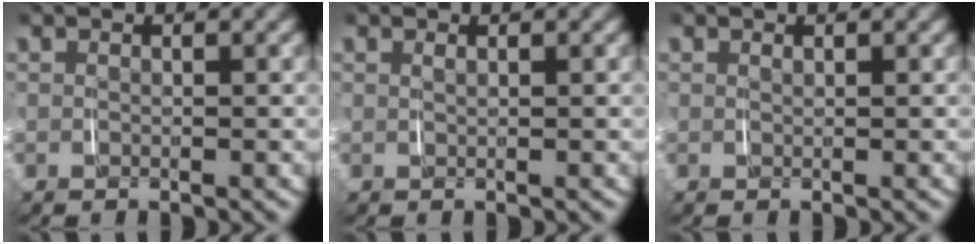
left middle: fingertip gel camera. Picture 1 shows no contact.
{"total": 1.3, "force": [0.7, -1.1, -0.3], "torque": [0.021, 0.007, 0.011]}
{"total": 0.6, "force": [0.4, -0.3, -0.1], "torque": [0.010, 0.004, 0.008]}